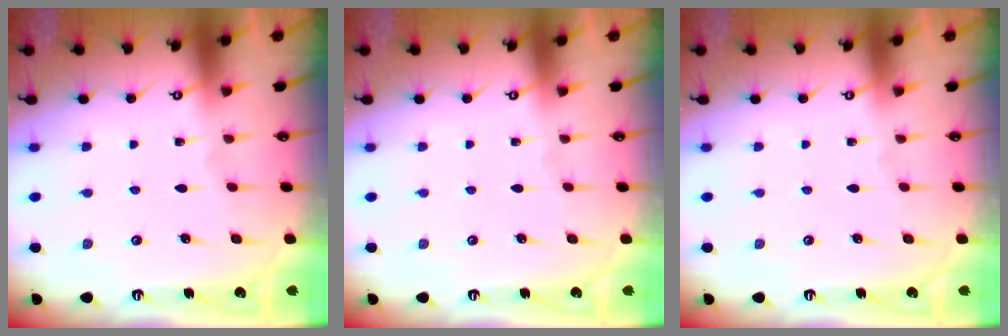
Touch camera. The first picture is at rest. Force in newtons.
{"total": 0.0}
{"total": 0.0}